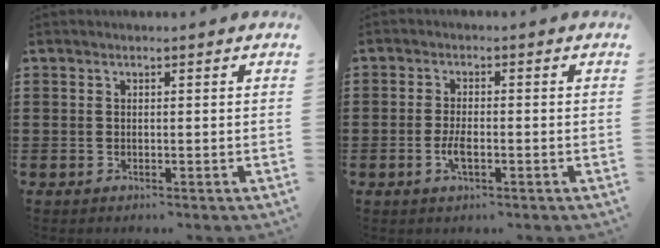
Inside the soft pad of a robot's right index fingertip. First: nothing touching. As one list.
[{"total": 3.0, "force": [-1.0, 1.0, 2.6], "torque": [-0.061, -0.004, -0.023]}]